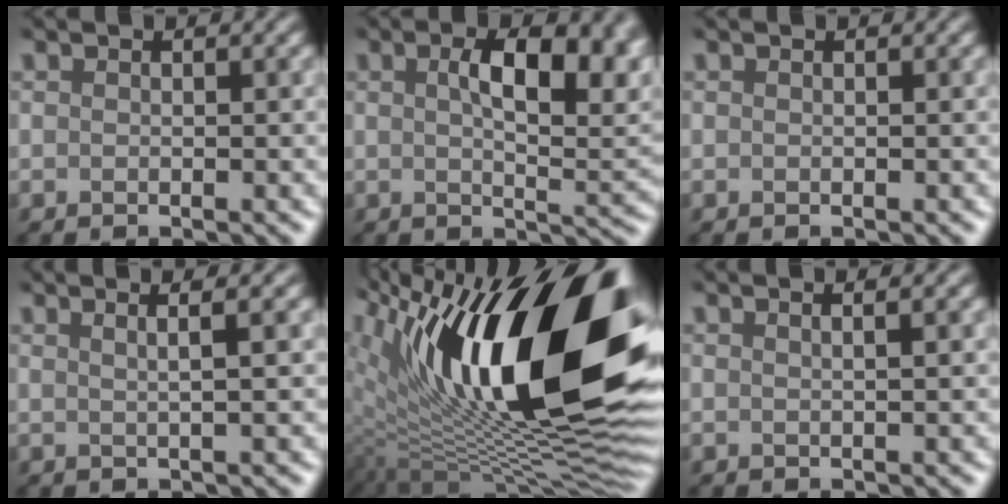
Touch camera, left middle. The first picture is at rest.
{"total": 6.5, "force": [1.6, 1.5, 6.1], "torque": [-0.102, 0.004, 0.045]}
{"total": 0.0}
{"total": 2.1, "force": [1.5, 0.1, 1.5], "torque": [-0.038, 0.024, 0.002]}
{"total": 16.0, "force": [5.9, 5.3, 13.9], "torque": [-0.241, 0.009, 0.112]}
{"total": 1.5, "force": [1.2, 0.4, 0.8], "torque": [-0.010, 0.021, -0.005]}